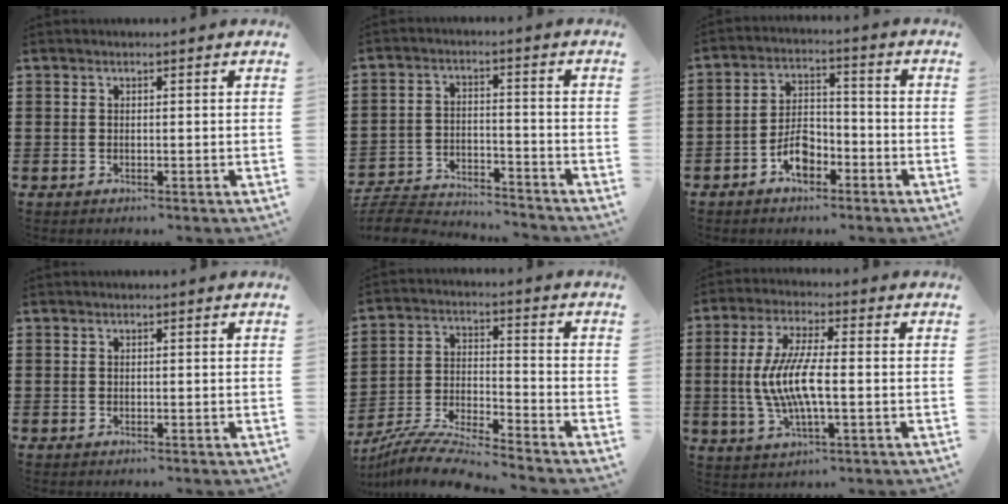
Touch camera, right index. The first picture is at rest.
{"total": 5.6, "force": [-5.5, 0.7, 1.1], "torque": [-0.036, 0.002, -0.113]}
{"total": 6.0, "force": [-3.1, 3.3, 4.0], "torque": [-0.079, 0.007, -0.058]}
{"total": 0.0}
{"total": 8.3, "force": [-8.0, 0.0, 2.4], "torque": [-0.060, 0.001, -0.162]}
{"total": 8.3, "force": [-1.1, 2.4, 7.9], "torque": [-0.173, -0.009, -0.027]}